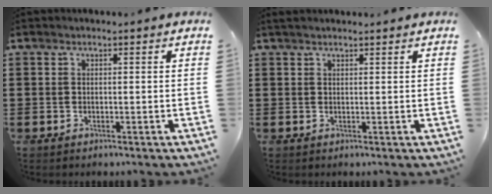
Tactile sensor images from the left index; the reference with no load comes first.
{"total": 1.3, "force": [1.1, 0.1, 0.5], "torque": [-0.011, 0.002, 0.022]}